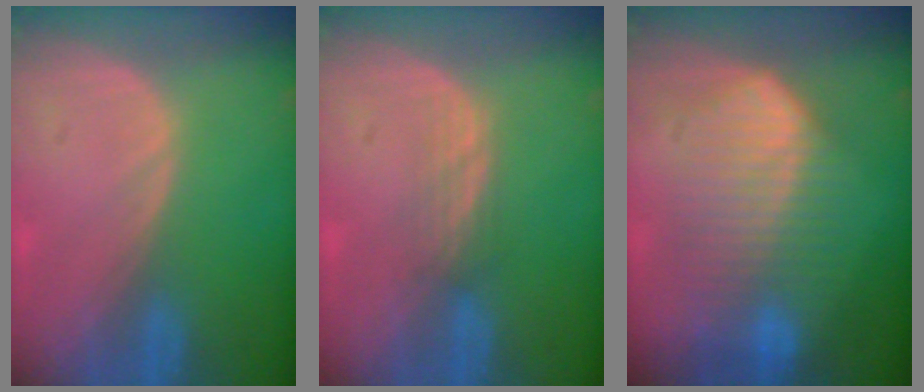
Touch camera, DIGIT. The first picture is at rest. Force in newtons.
{"total": 2.3, "press": 2.2, "slide": 0.6}
{"total": 9.5, "press": 9.5, "slide": 0.7}